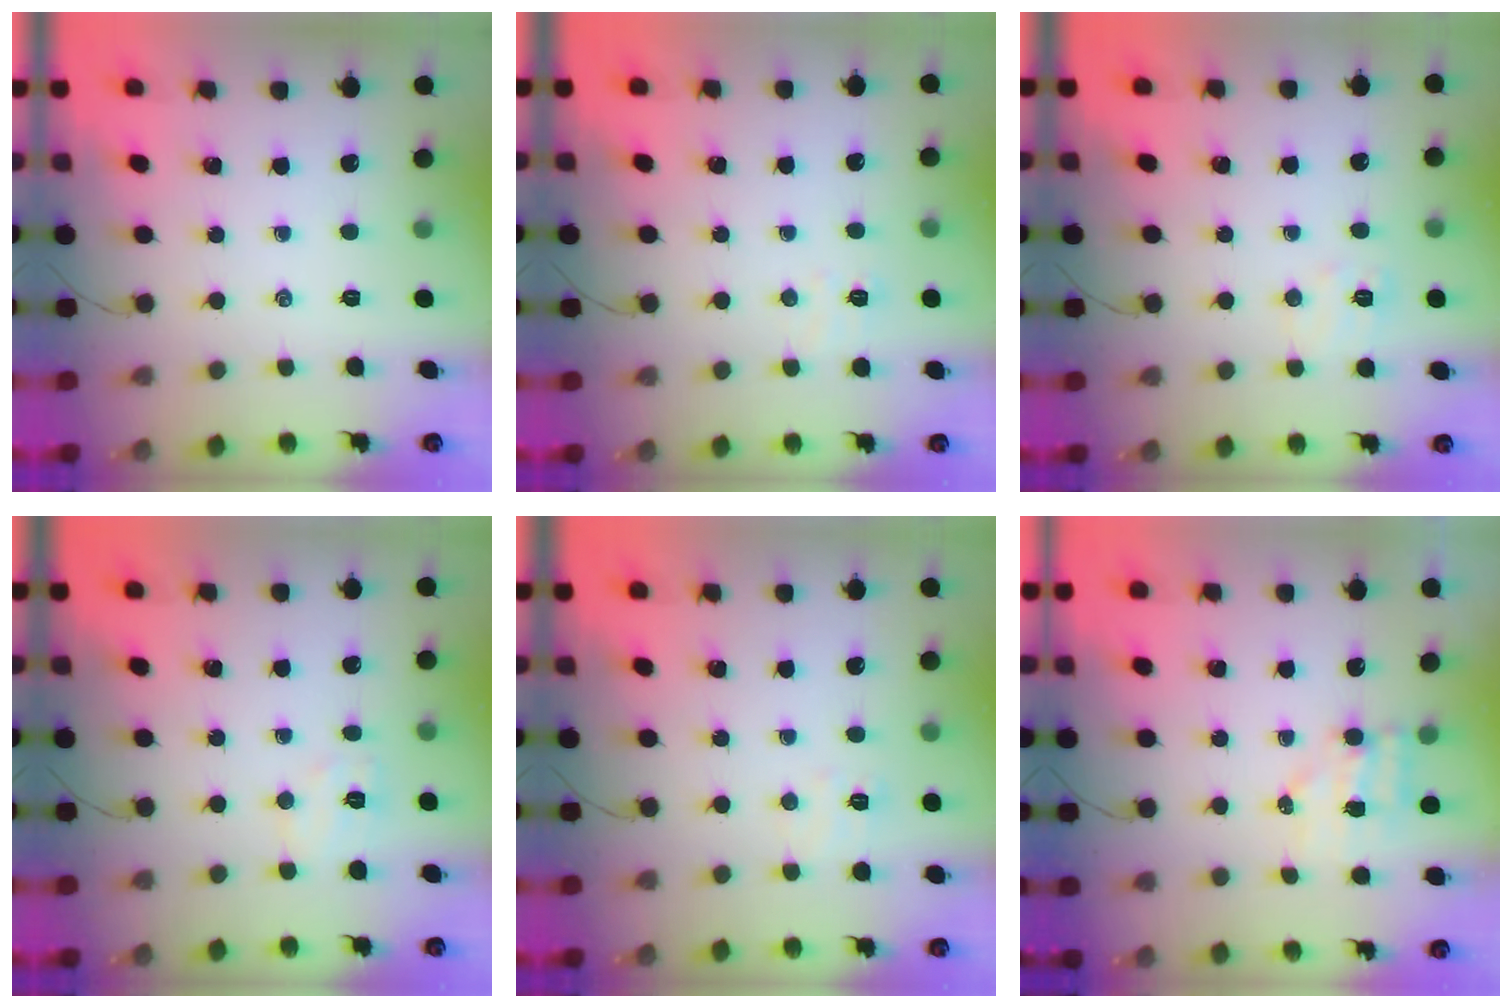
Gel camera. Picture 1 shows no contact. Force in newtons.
{"total": 4.2, "press": 4.1, "slide": 0.9}
{"total": 5.9, "press": 5.7, "slide": 1.4}
{"total": 5.9, "press": 5.7, "slide": 1.3}
{"total": 3.5, "press": 3.4, "slide": 0.8}
{"total": 5.0, "press": 5.0, "slide": 0.7}